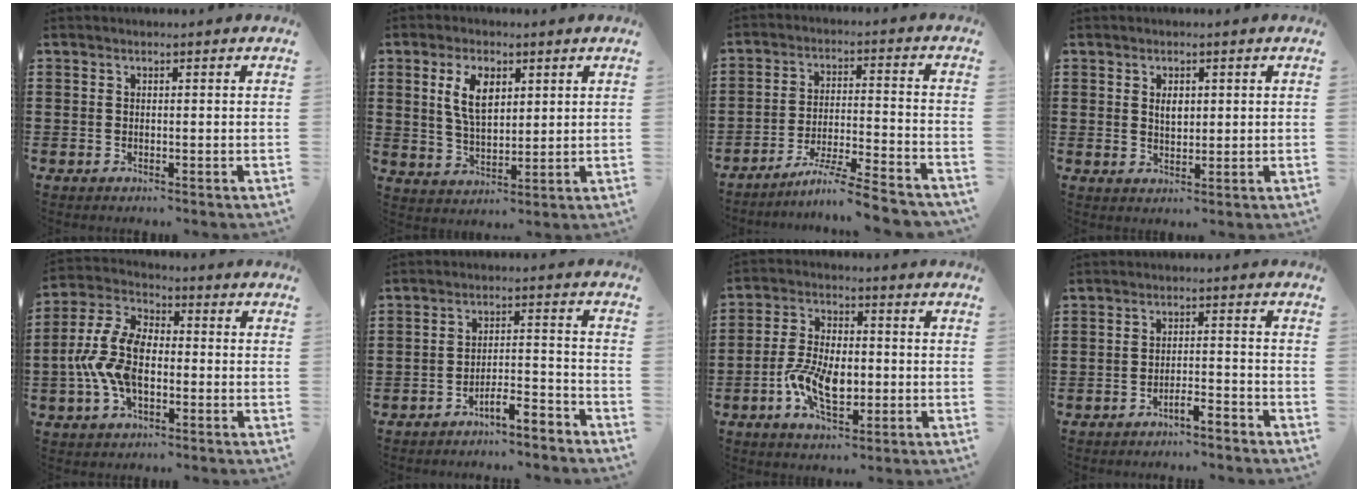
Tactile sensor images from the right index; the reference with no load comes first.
{"total": 6.6, "force": [2.6, 3.5, 5.0], "torque": [-0.102, 0.010, 0.044]}
{"total": 7.7, "force": [-6.6, -0.3, 3.8], "torque": [-0.071, -0.005, -0.128]}
{"total": 2.3, "force": [0.7, 1.3, 1.8], "torque": [-0.031, 0.001, 0.011]}
{"total": 9.8, "force": [-1.6, 5.8, 7.8], "torque": [-0.196, -0.001, -0.037]}
{"total": 5.1, "force": [-4.6, 0.4, 2.1], "torque": [-0.040, 0.003, -0.090]}
{"total": 8.5, "force": [-2.1, 4.6, 6.8], "torque": [-0.152, 0.001, -0.041]}
{"total": 3.0, "force": [-2.9, 0.0, 0.9], "torque": [-0.021, 0.001, -0.058]}